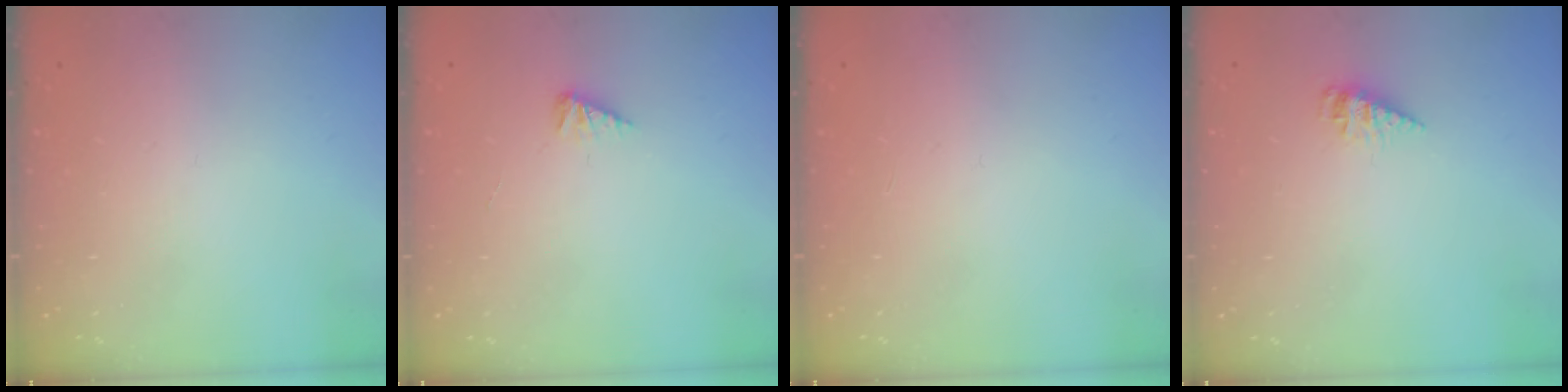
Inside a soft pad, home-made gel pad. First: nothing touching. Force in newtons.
{"total": 2.2, "press": 2.2, "slide": 0.3}
{"total": 0.0}
{"total": 4.0, "press": 3.9, "slide": 0.3}